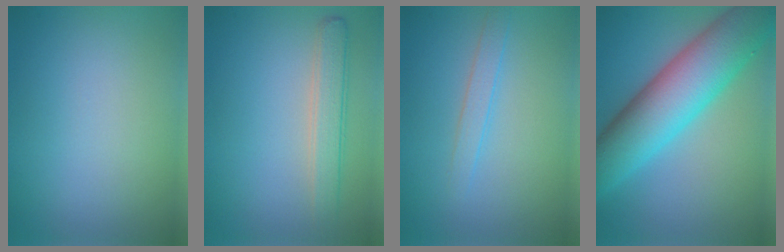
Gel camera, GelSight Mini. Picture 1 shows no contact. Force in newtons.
{"total": 2.8, "press": 2.8, "slide": 0.1}
{"total": 1.5, "press": 1.5, "slide": 0.1}
{"total": 10.2, "press": 10.2, "slide": 0.3}